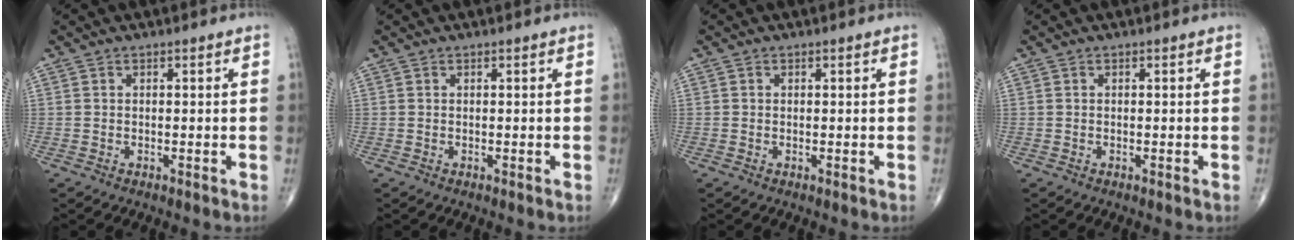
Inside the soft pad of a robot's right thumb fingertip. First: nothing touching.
{"total": 0.0}
{"total": 0.0}
{"total": 0.0}